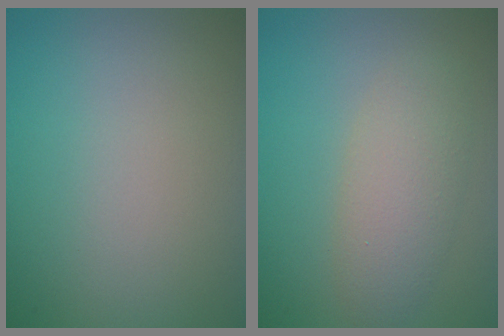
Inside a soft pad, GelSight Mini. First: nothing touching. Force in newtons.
{"total": 3.5, "press": 3.5, "slide": 0.1}